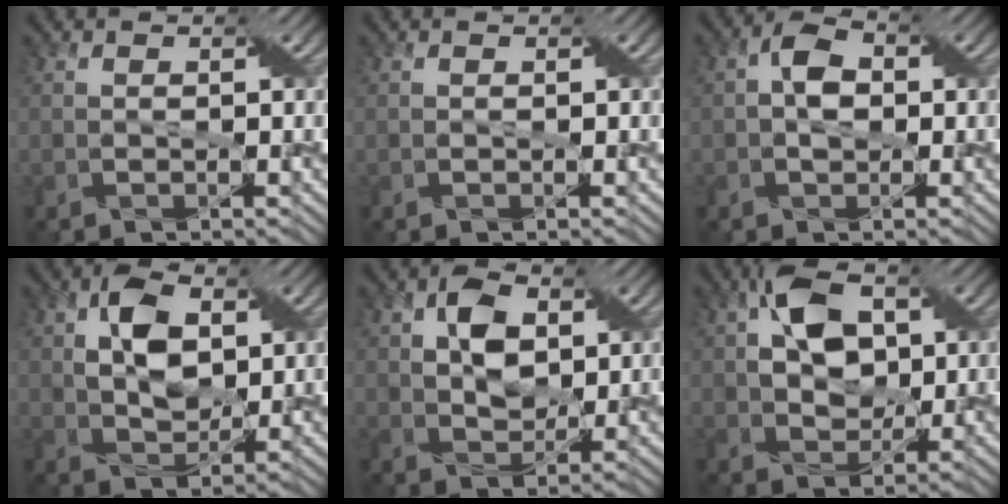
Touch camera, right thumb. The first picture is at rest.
{"total": 0.0}
{"total": 3.6, "force": [0.0, 2.4, 2.7], "torque": [-0.050, 0.006, -0.008]}
{"total": 7.2, "force": [1.9, 4.4, 5.4], "torque": [-0.103, 0.008, 0.030]}
{"total": 6.0, "force": [1.7, 3.9, 4.2], "torque": [-0.082, 0.005, 0.027]}
{"total": 7.9, "force": [1.8, 5.2, 5.6], "torque": [-0.111, 0.012, 0.029]}